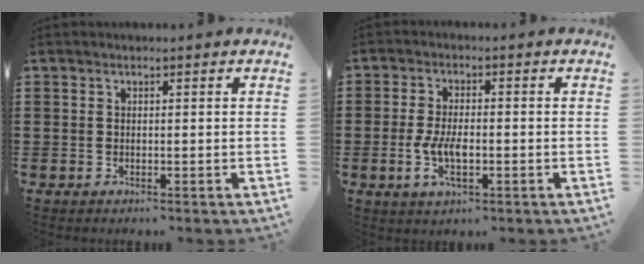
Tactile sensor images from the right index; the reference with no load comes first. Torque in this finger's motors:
{"motor_torque": [1.03, 1.11, 0.52, 0.13]}